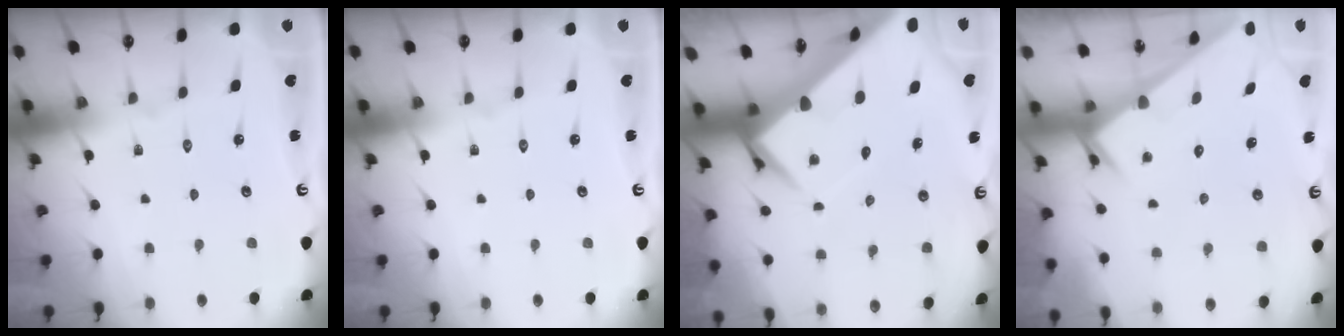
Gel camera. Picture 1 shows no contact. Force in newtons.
{"total": 0.0}
{"total": 8.3, "press": 8.3, "slide": 0.8}
{"total": 2.6, "press": 2.6, "slide": 0.1}